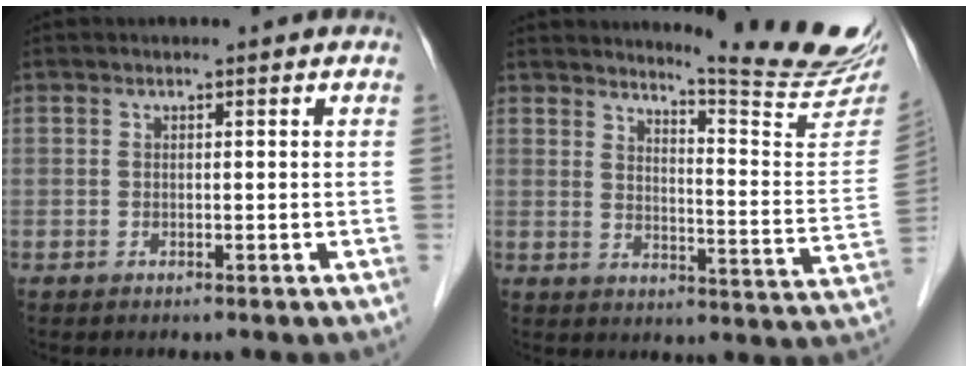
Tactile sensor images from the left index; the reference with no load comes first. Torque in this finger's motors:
{"motor_torque": [0.19, -0.33, 0.22, 0.05]}